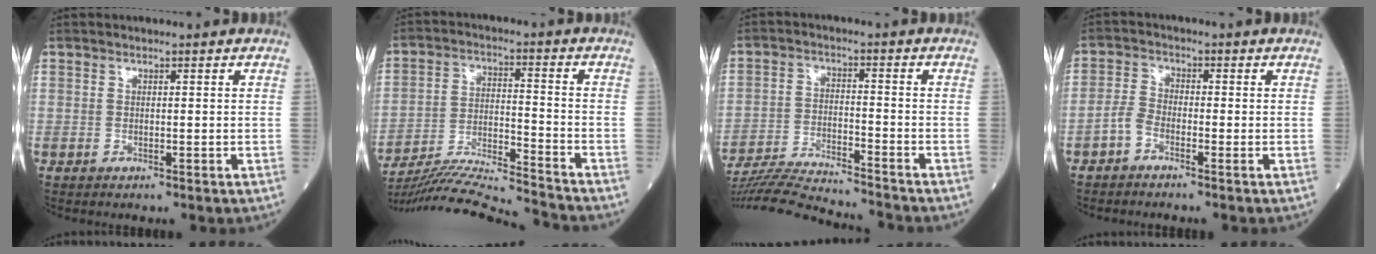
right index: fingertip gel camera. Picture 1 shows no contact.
{"total": 16.9, "force": [-16.2, -1.8, 4.4], "torque": [-0.085, -0.006, -0.265]}
{"total": 14.7, "force": [-14.2, -0.4, 4.0], "torque": [-0.069, -0.010, -0.229]}
{"total": 2.8, "force": [-2.0, 1.2, 1.5], "torque": [-0.039, 0.003, -0.044]}